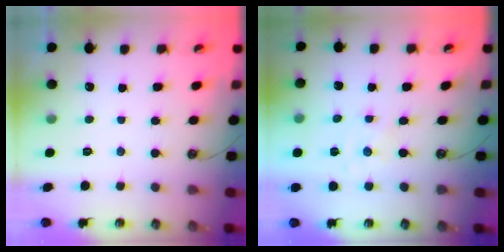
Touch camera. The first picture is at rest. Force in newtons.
{"total": 0.0}